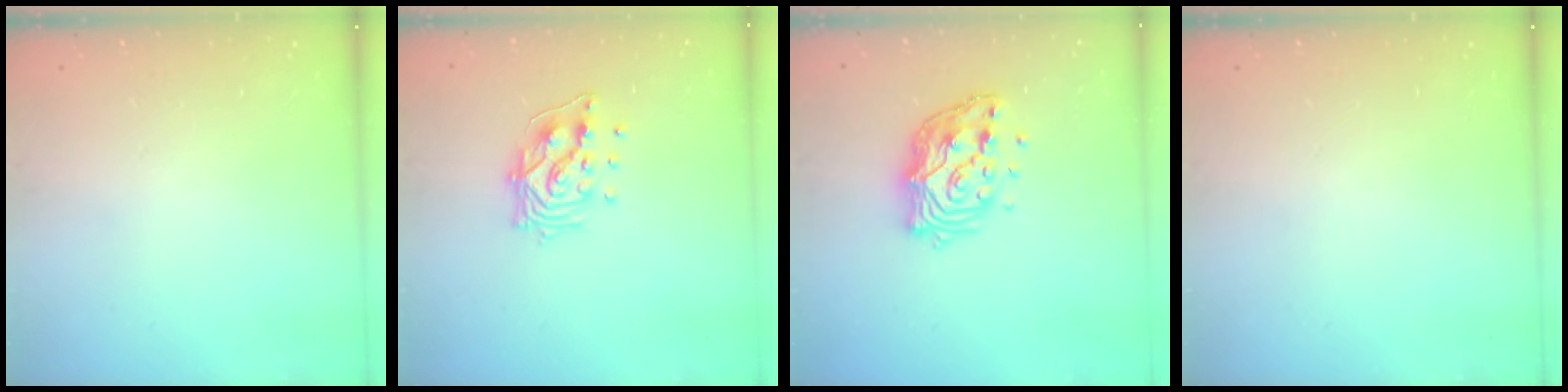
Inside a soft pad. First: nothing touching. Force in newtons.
{"total": 12.0, "press": 12.0, "slide": 1.1}
{"total": 13.5, "press": 13.5, "slide": 1.2}
{"total": 0.0}